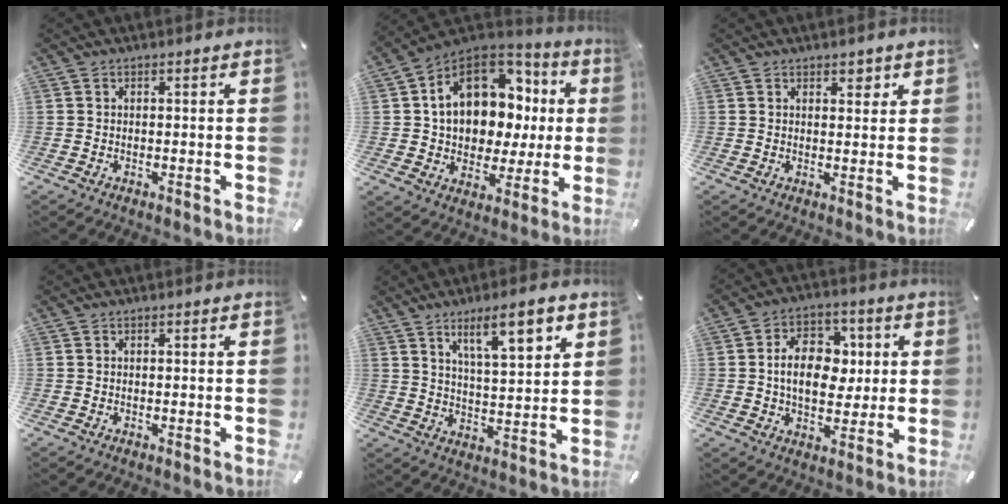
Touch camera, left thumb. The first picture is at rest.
{"total": 17.3, "force": [4.7, 12.6, 10.8], "torque": [-0.182, -0.020, 0.087]}
{"total": 2.3, "force": [1.6, 1.5, 0.8], "torque": [0.005, -0.009, 0.023]}
{"total": 0.0}
{"total": 11.5, "force": [6.9, 3.5, 8.4], "torque": [-0.123, -0.033, 0.112]}
{"total": 12.1, "force": [1.1, 8.7, 8.3], "torque": [-0.130, 0.012, 0.019]}